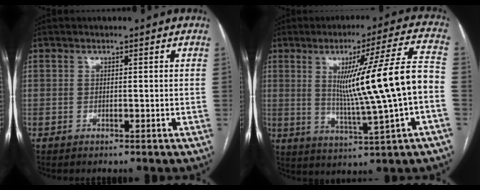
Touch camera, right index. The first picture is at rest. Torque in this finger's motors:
{"motor_torque": [1.22, 0.02, 0.68, 0.21]}